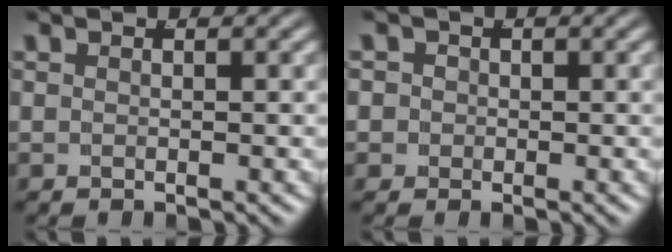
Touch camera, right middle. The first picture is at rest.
{"total": 3.1, "force": [-0.4, 3.0, 0.5], "torque": [-0.020, -0.007, -0.012]}